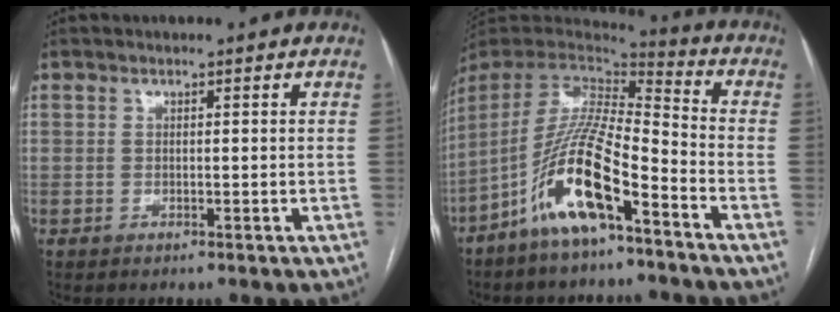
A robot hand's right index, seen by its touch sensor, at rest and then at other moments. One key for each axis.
{"total": 15.4, "fx": -8.5, "fy": 2.6, "fz": 12.6, "tx": -0.253, "ty": -0.012, "tz": -0.157}